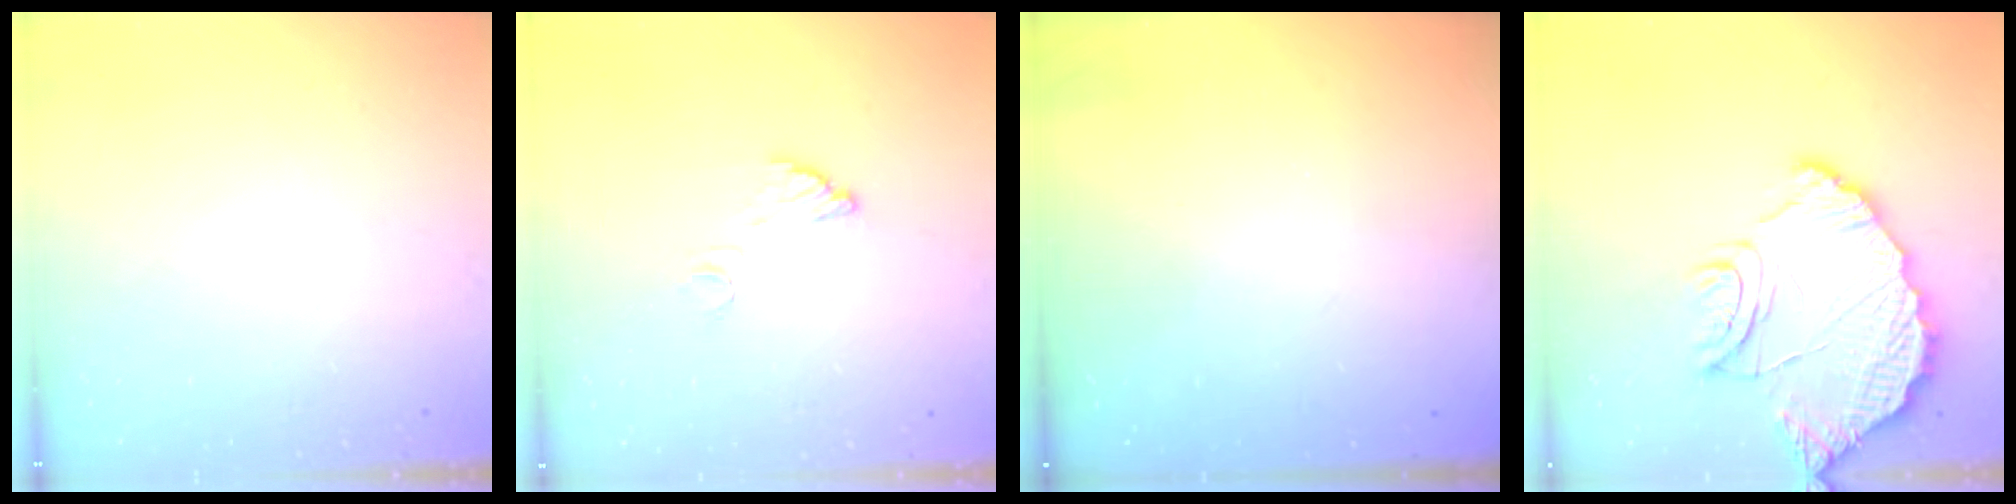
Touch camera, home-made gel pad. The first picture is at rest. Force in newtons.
{"total": 3.3, "press": 3.3, "slide": 0.2}
{"total": 3.0, "press": 3.0, "slide": 0.1}
{"total": 17.2, "press": 17.2, "slide": 1.6}